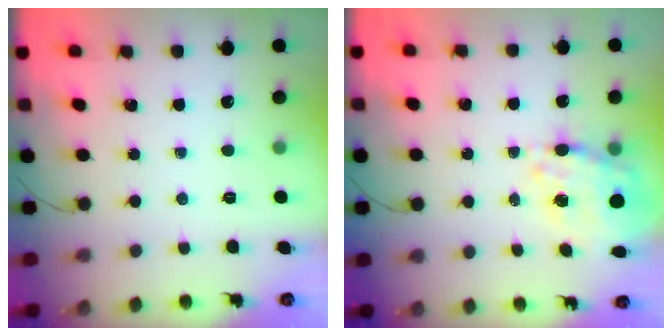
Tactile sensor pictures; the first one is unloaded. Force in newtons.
{"total": 14.8, "press": 14.3, "slide": 3.8}